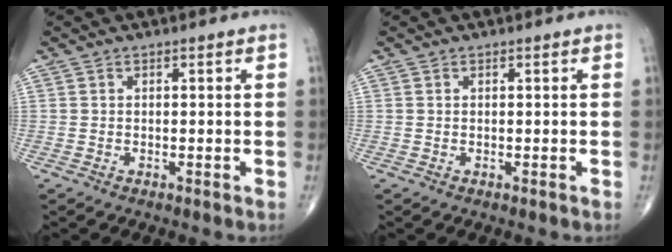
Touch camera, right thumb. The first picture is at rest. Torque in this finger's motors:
{"motor_torque": [0.31, 0.86, -0.04, -0.08, -0.03]}